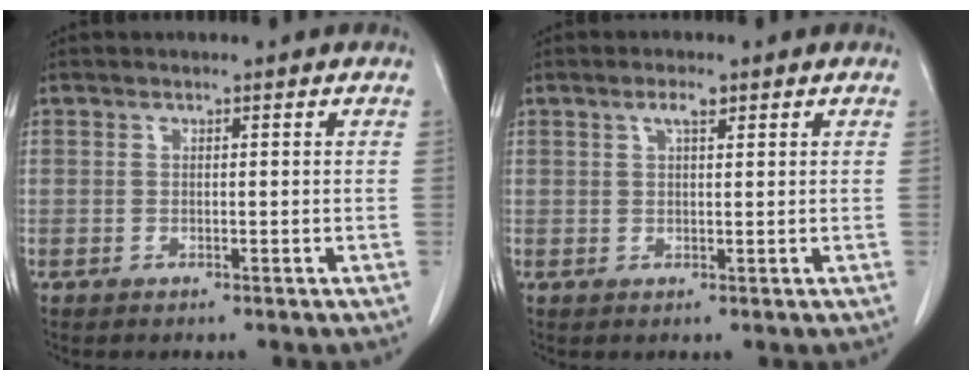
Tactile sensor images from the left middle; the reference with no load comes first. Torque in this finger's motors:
{"motor_torque": [0.38, -0.30, 0.01, 0.03]}